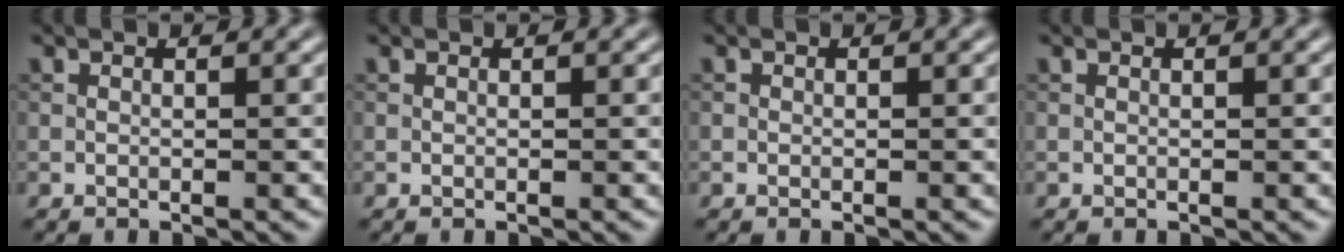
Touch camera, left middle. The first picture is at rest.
{"total": 0.0}
{"total": 0.0}
{"total": 0.0}